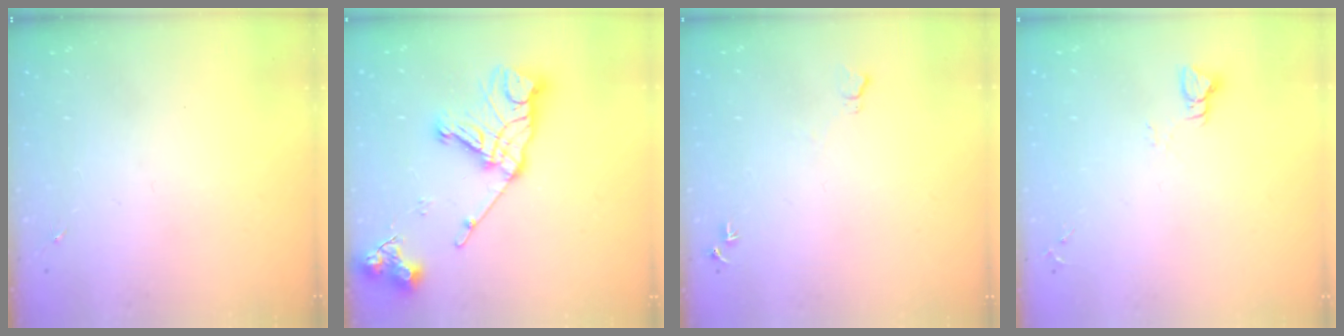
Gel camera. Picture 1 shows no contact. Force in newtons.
{"total": 18.6, "press": 18.5, "slide": 1.4}
{"total": 5.8, "press": 5.8, "slide": 0.7}
{"total": 2.9, "press": 2.9, "slide": 0.3}